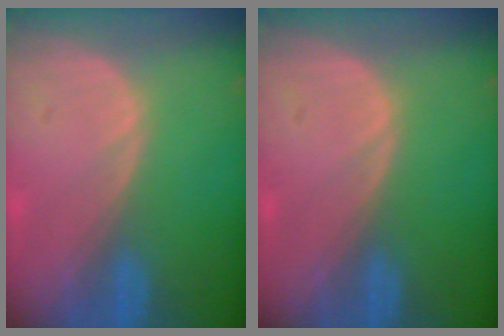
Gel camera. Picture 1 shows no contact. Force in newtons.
{"total": 0.0}